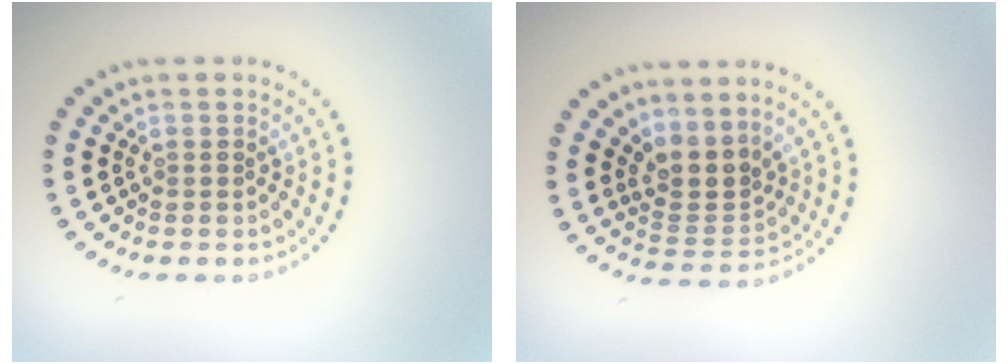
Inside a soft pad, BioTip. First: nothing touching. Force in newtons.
{"total": 2.9, "press": 2.1, "slide": 2.1}